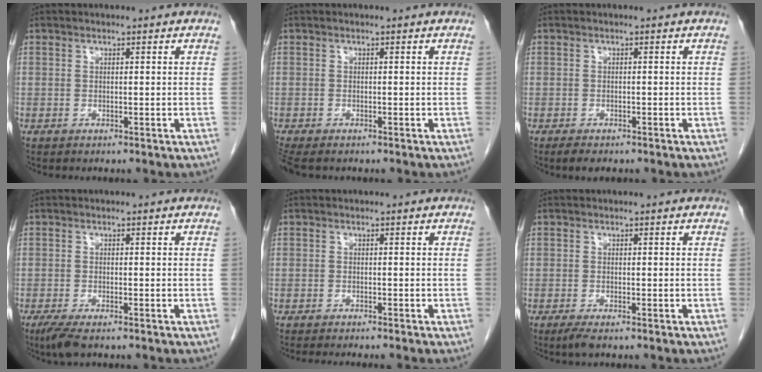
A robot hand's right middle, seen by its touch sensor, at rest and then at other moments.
{"total": 3.6, "force": [-2.9, 1.3, 1.8], "torque": [-0.034, -0.012, -0.047]}
{"total": 2.2, "force": [-1.6, 0.9, 1.1], "torque": [-0.022, -0.003, -0.022]}
{"total": 3.4, "force": [-2.4, 0.6, 2.3], "torque": [-0.046, -0.010, -0.043]}
{"total": 4.4, "force": [-3.9, -0.1, 2.1], "torque": [-0.019, -0.005, -0.054]}
{"total": 1.7, "force": [-1.2, 0.1, 1.2], "torque": [-0.030, -0.007, -0.023]}